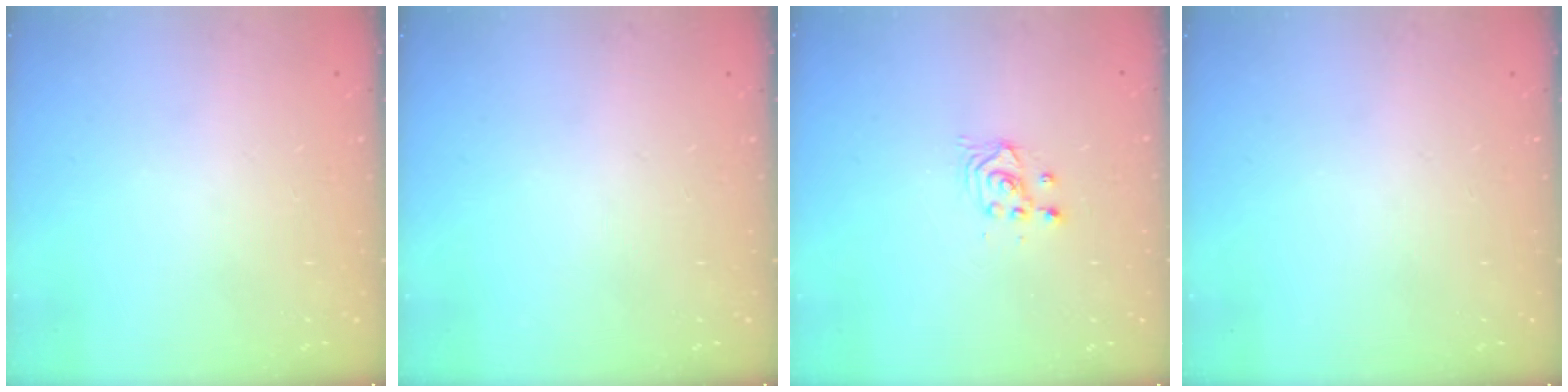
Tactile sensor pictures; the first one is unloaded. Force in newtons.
{"total": 0.0}
{"total": 2.4, "press": 2.4, "slide": 0.2}
{"total": 0.0}